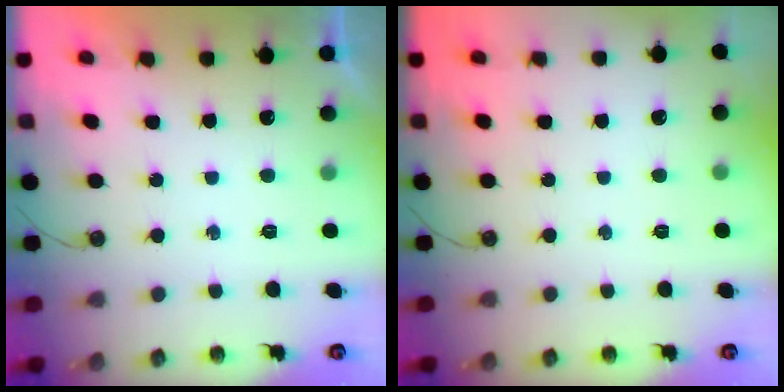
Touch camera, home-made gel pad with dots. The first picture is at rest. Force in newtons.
{"total": 0.0}